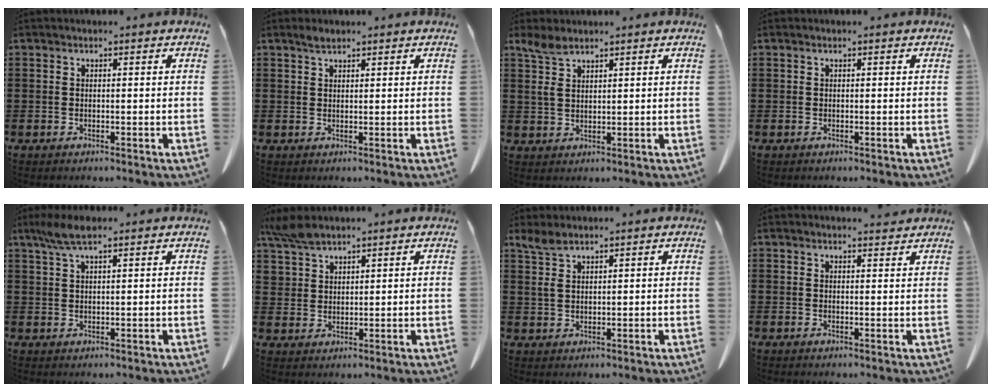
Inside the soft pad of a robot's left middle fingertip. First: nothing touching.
{"total": 1.5, "force": [1.2, 0.5, 0.7], "torque": [-0.017, 0.000, 0.023]}
{"total": 4.2, "force": [2.5, 1.8, 2.8], "torque": [-0.073, 0.001, 0.044]}
{"total": 0.0}
{"total": 4.2, "force": [2.5, 0.9, 3.2], "torque": [-0.068, 0.001, 0.047]}
{"total": 3.9, "force": [3.4, 1.5, 1.1], "torque": [-0.035, -0.005, 0.067]}
{"total": 3.4, "force": [2.1, 1.2, 2.4], "torque": [-0.062, -0.001, 0.037]}
{"total": 1.5, "force": [1.4, 0.2, 0.5], "torque": [-0.012, 0.000, 0.028]}